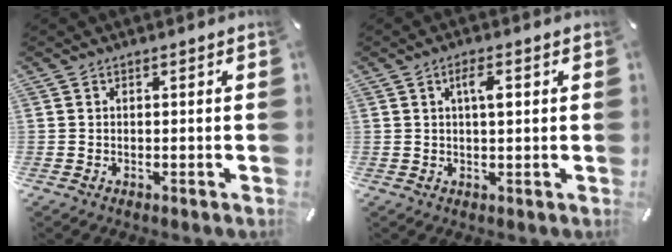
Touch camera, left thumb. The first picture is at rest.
{"total": 3.9, "force": [1.1, 1.1, 3.6], "torque": [-0.067, 0.004, 0.013]}